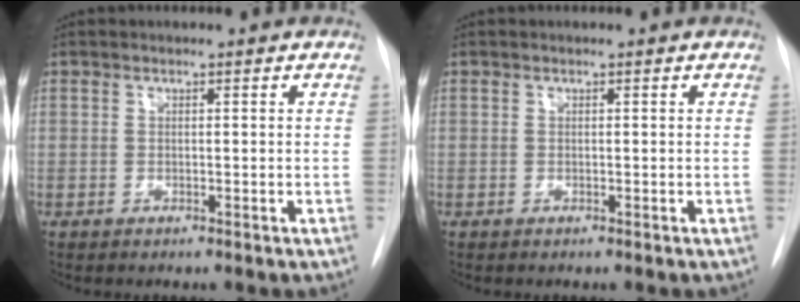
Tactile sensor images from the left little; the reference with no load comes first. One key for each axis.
{"total": 0.0}